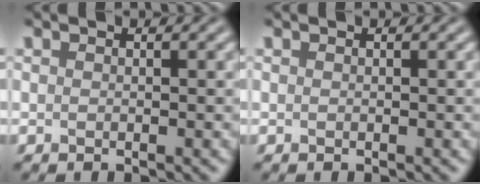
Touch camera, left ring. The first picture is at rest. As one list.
[{"total": 0.0}]